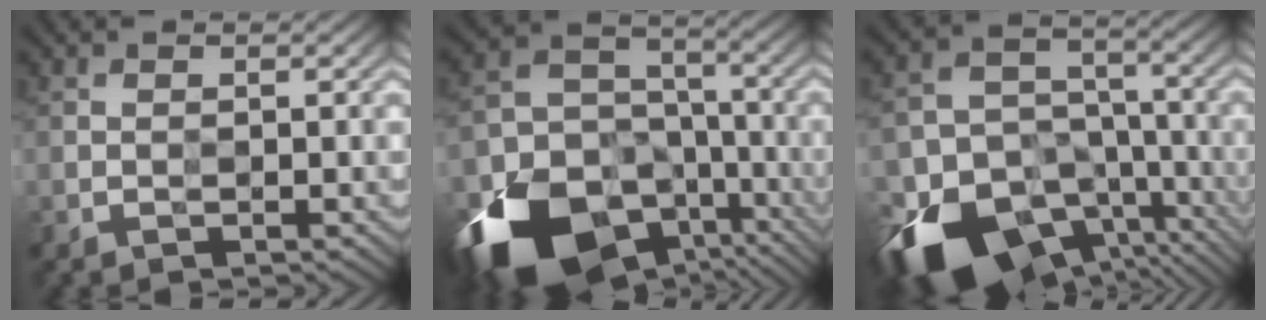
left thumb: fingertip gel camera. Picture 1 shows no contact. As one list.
[{"total": 19.6, "force": [-11.2, 12.9, 9.7], "torque": [-0.232, -0.054, -0.173]}, {"total": 19.8, "force": [-11.8, 12.9, 9.4], "torque": [-0.206, -0.055, -0.151]}]